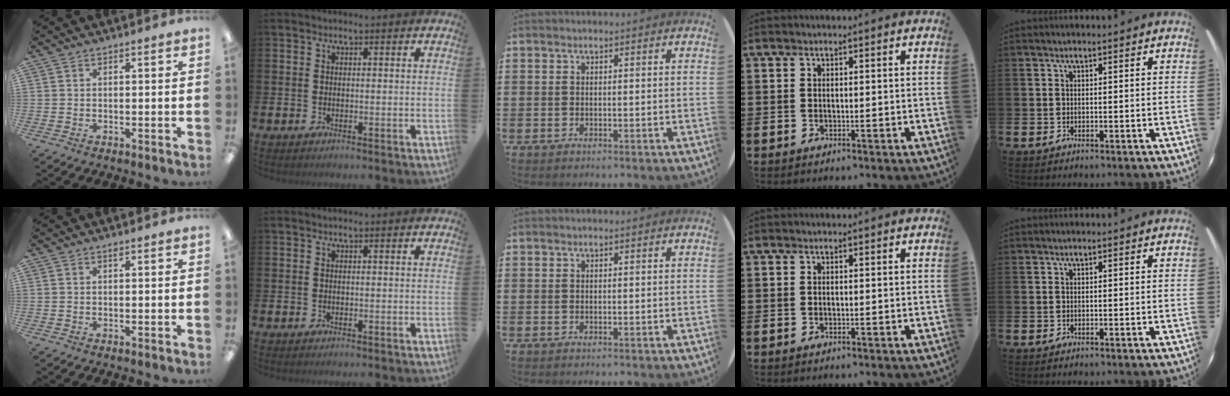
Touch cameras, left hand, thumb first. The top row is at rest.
{"thumb": {"total": 0.6, "force": [0.5, 0.1, 0.3], "torque": [-0.007, 0.002, 0.008]}}